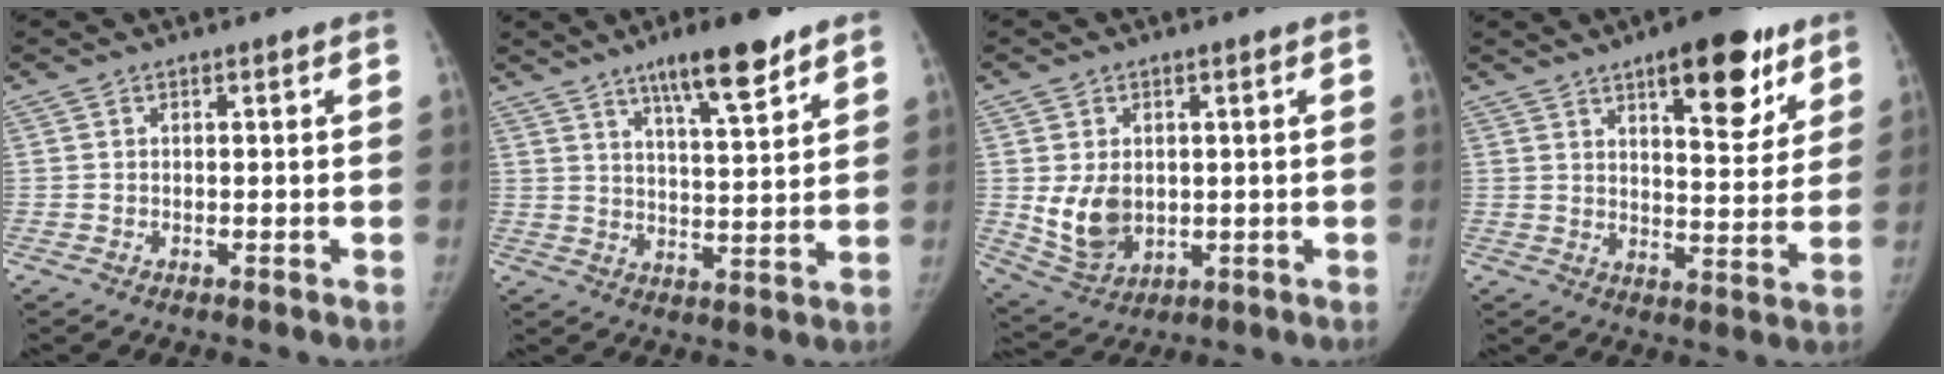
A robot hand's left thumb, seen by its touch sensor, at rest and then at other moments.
{"total": 10.7, "force": [7.2, 2.0, 7.7], "torque": [-0.107, -0.040, 0.114]}
{"total": 8.5, "force": [0.2, 6.4, 5.7], "torque": [-0.082, -0.016, 0.023]}
{"total": 15.3, "force": [8.8, 5.9, 11.1], "torque": [-0.105, -0.040, 0.125]}